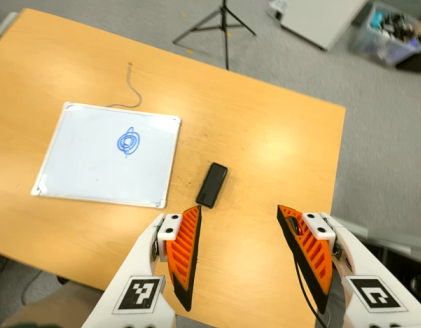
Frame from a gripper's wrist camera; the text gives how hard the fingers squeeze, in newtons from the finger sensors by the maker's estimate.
{"total": 0.0}